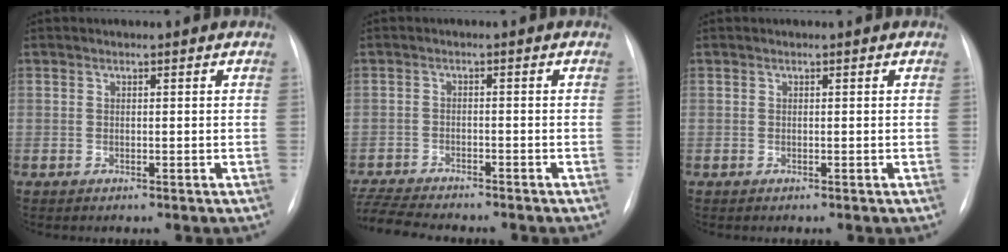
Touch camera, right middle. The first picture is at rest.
{"total": 9.2, "force": [-8.6, 1.2, 3.3], "torque": [-0.065, -0.010, -0.138]}
{"total": 0.0}